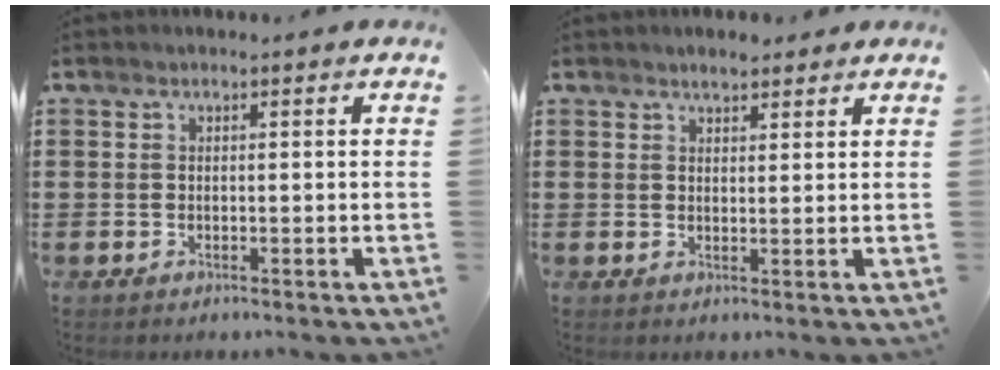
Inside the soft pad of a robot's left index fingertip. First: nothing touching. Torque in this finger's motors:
{"motor_torque": [0.49, -0.60, 0.07, 0.05]}